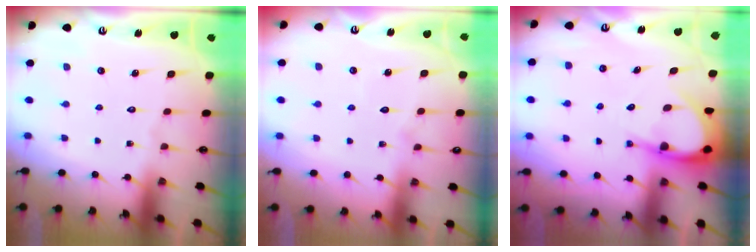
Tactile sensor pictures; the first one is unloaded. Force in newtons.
{"total": 5.5, "press": 5.5, "slide": 0.5}
{"total": 5.0, "press": 5.0, "slide": 0.7}